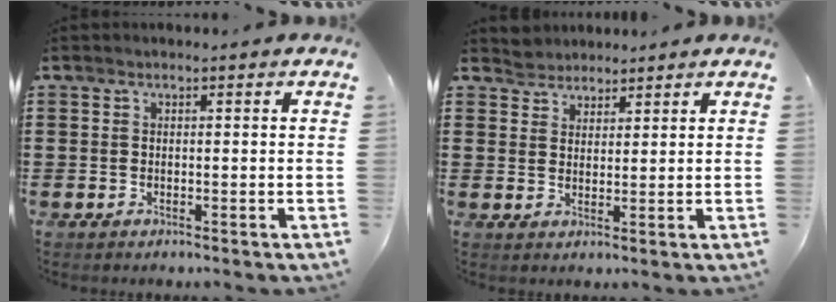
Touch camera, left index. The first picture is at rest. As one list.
[{"total": 2.6, "force": [2.4, 0.9, -0.6], "torque": [0.001, 0.003, 0.047]}]